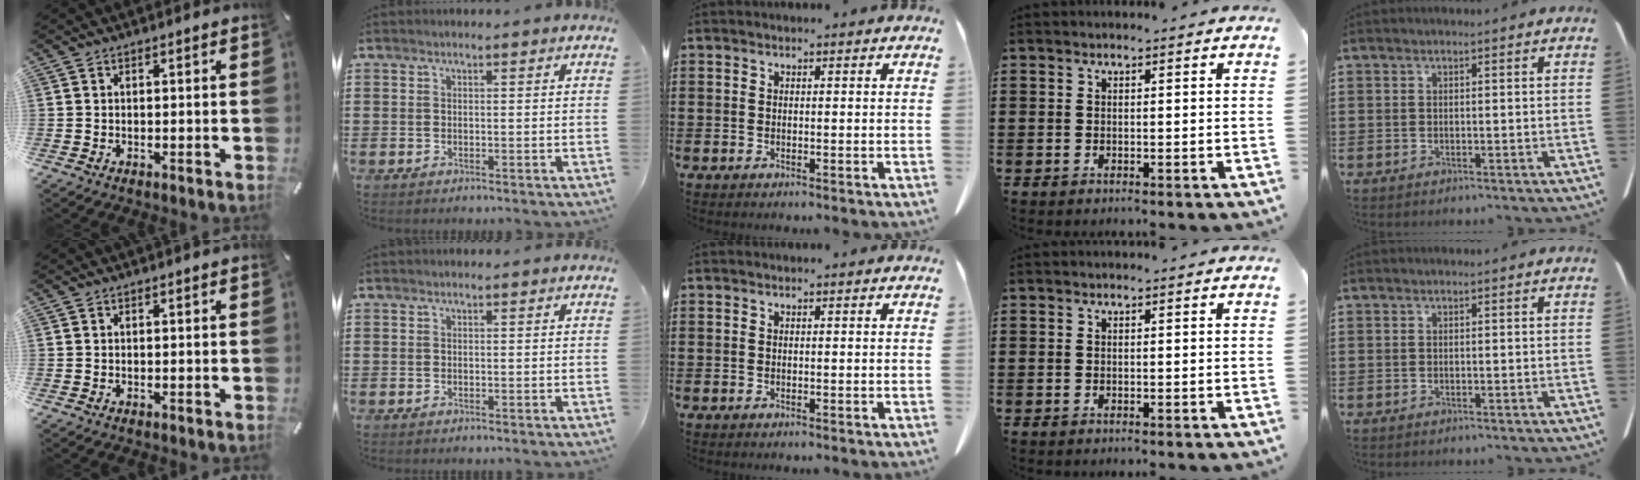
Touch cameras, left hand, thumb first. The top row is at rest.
{}